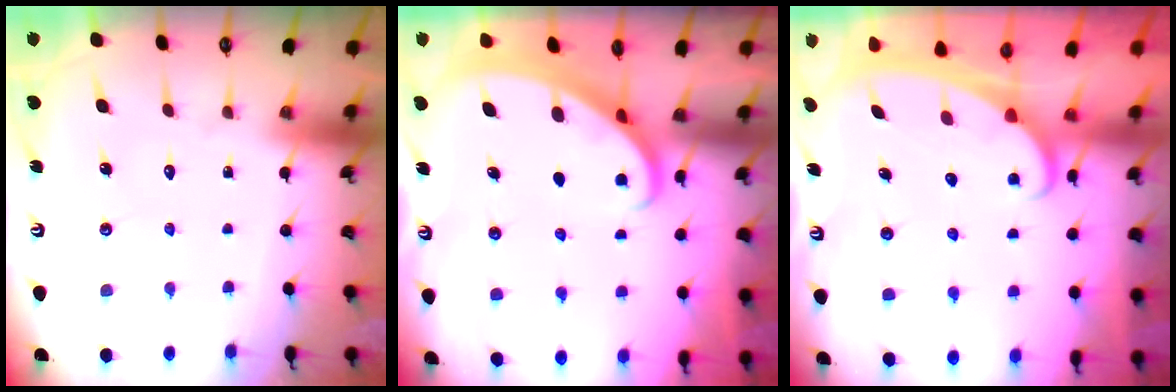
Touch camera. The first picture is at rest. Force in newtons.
{"total": 2.3, "press": 2.3, "slide": 0.1}
{"total": 2.3, "press": 2.2, "slide": 0.3}